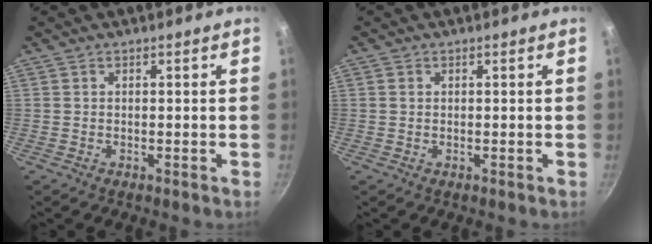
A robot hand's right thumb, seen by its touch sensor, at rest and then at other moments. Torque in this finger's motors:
{"motor_torque": [0.33, -0.39, 0.21, 0.03, -0.09]}